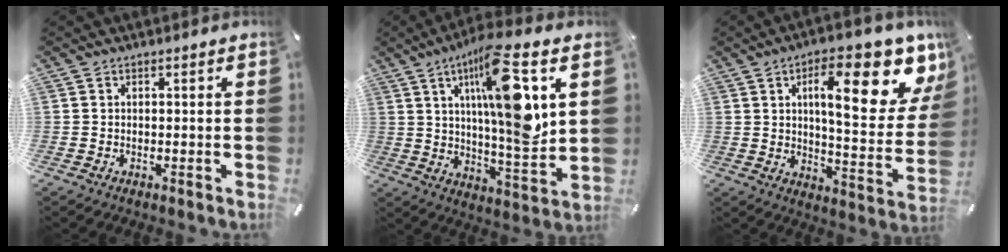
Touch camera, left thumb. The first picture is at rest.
{"total": 20.8, "force": [7.8, 5.8, 18.4], "torque": [-0.306, -0.041, 0.109]}
{"total": 20.6, "force": [9.5, 7.1, 16.8], "torque": [-0.238, -0.055, 0.143]}